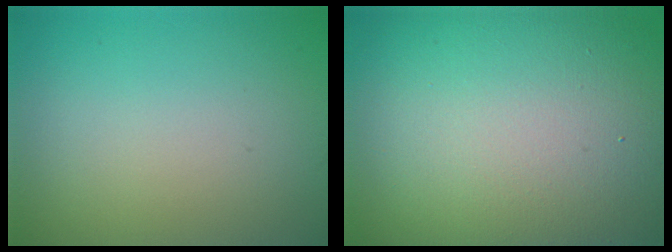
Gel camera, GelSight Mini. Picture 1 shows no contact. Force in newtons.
{"total": 20.5, "press": 20.5, "slide": 1.4}